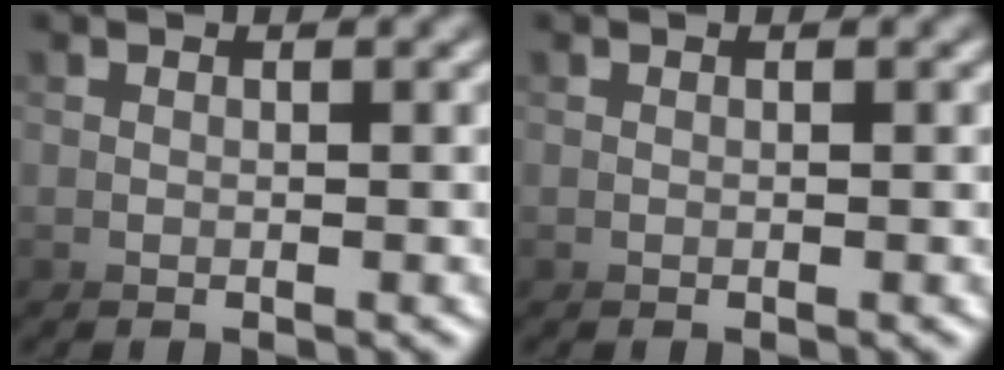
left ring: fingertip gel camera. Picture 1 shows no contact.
{"total": 0.0}